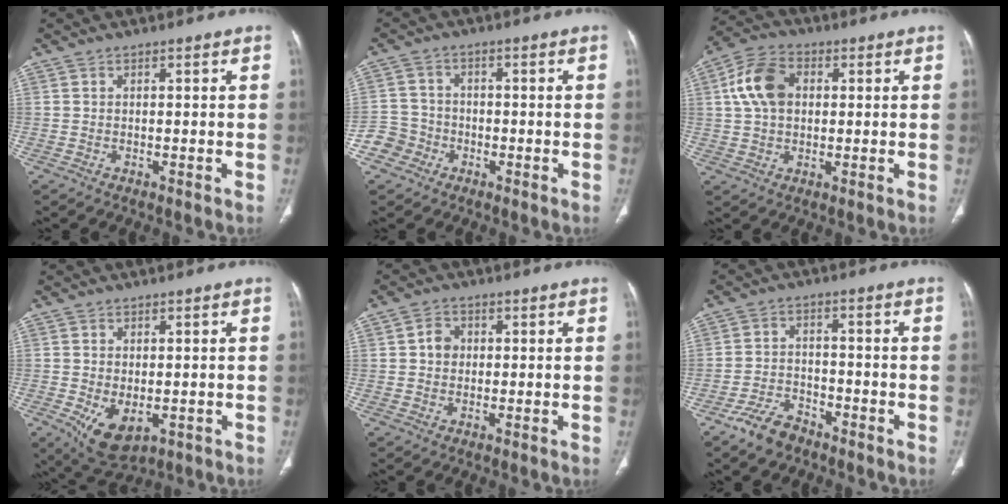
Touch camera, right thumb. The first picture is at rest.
{"total": 5.3, "force": [-2.5, 4.6, 0.3], "torque": [0.020, 0.019, -0.053]}
{"total": 9.9, "force": [1.9, 6.8, 6.8], "torque": [-0.127, 0.016, 0.031]}
{"total": 7.8, "force": [-2.0, 4.6, 5.9], "torque": [-0.096, -0.010, -0.015]}
{"total": 3.4, "force": [0.5, 2.9, 1.7], "torque": [-0.016, 0.006, 0.006]}
{"total": 6.2, "force": [-4.6, 3.2, 2.6], "torque": [-0.049, 0.024, -0.084]}